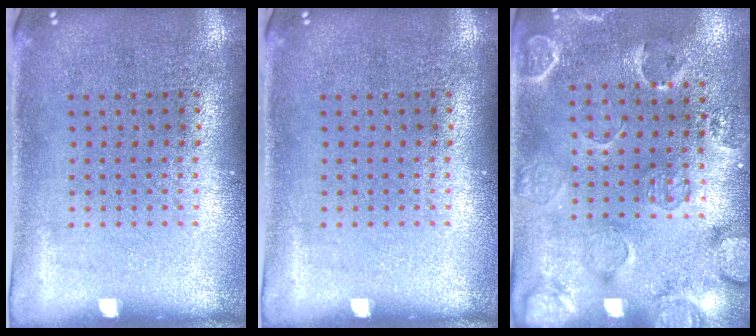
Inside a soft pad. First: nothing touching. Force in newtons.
{"total": 0.0}
{"total": 2.5, "press": 1.8, "slide": 1.8}